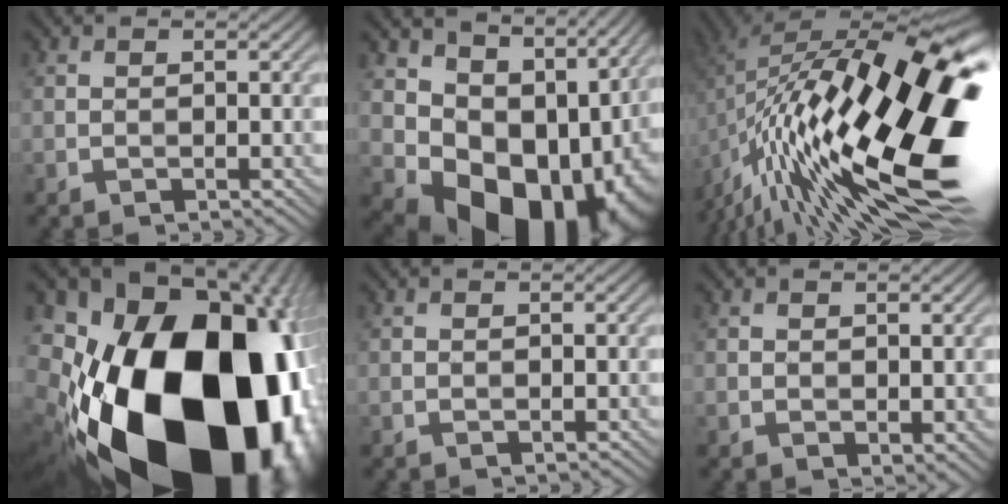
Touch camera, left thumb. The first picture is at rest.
{"total": 16.0, "force": [0.8, 12.7, 9.8], "torque": [-0.144, -0.039, 0.054]}
{"total": 21.2, "force": [-5.1, 8.6, 18.7], "torque": [-0.326, 0.011, -0.106]}
{"total": 25.5, "force": [-6.9, 16.9, 17.8], "torque": [-0.306, -0.095, -0.107]}
{"total": 0.5, "force": [0.4, 0.4, 0.1], "torque": [-0.001, -0.003, 0.010]}
{"total": 1.8, "force": [0.9, 1.3, 0.8], "torque": [-0.016, -0.006, 0.021]}